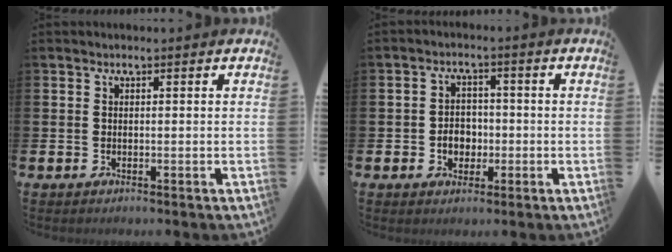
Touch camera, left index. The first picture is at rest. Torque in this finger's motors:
{"motor_torque": [0.22, 0.37, 0.07, 0.08]}